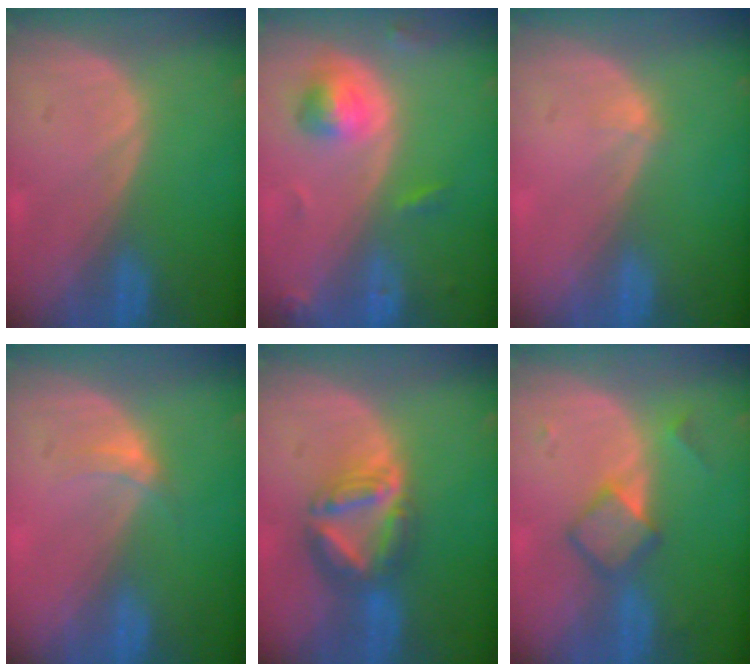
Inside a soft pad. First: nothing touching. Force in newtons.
{"total": 5.0, "press": 4.8, "slide": 1.5}
{"total": 0.8, "press": 0.6, "slide": 0.5}
{"total": 2.3, "press": 1.9, "slide": 1.3}
{"total": 7.4, "press": 6.6, "slide": 3.3}
{"total": 4.7, "press": 4.6, "slide": 0.3}